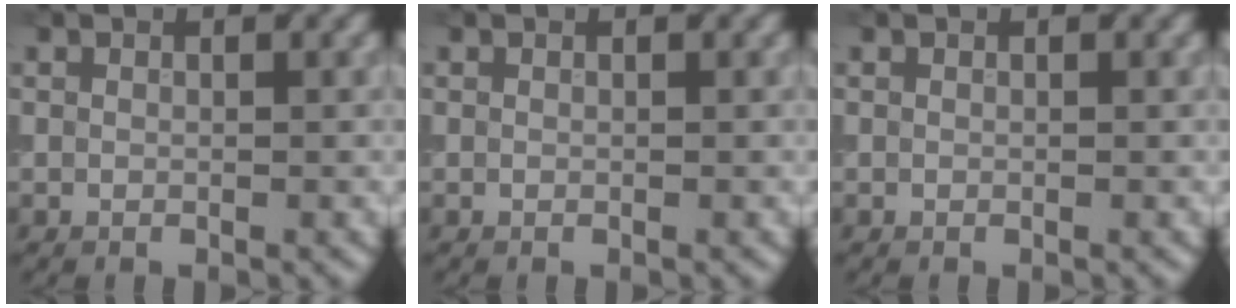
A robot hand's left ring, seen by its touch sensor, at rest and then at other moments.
{"total": 0.0}
{"total": 0.0}